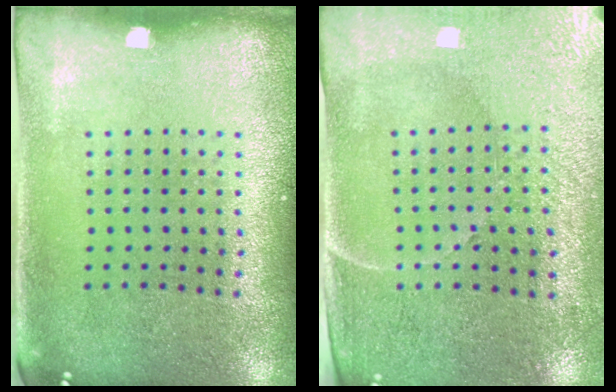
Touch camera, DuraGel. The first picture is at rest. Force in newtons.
{"total": 3.3, "press": 3.2, "slide": 1.0}